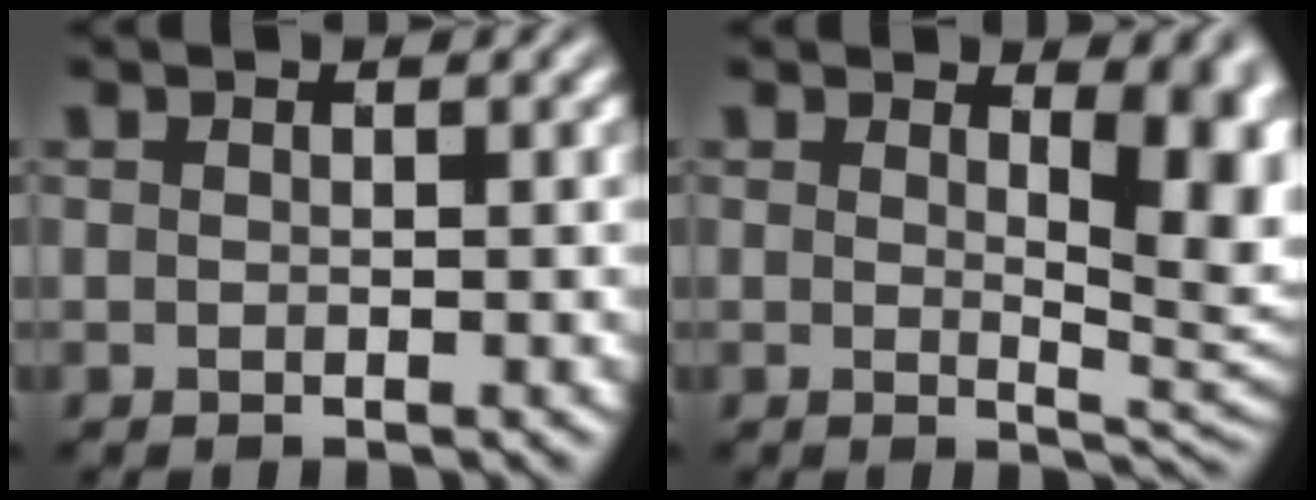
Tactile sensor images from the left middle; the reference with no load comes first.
{"total": 7.5, "force": [1.9, 3.2, 6.6], "torque": [-0.048, 0.000, 0.032]}